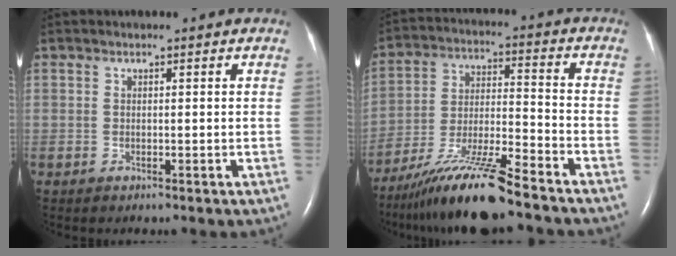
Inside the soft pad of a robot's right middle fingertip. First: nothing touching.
{"total": 14.6, "force": [-11.9, 0.3, 8.5], "torque": [-0.169, -0.018, -0.214]}